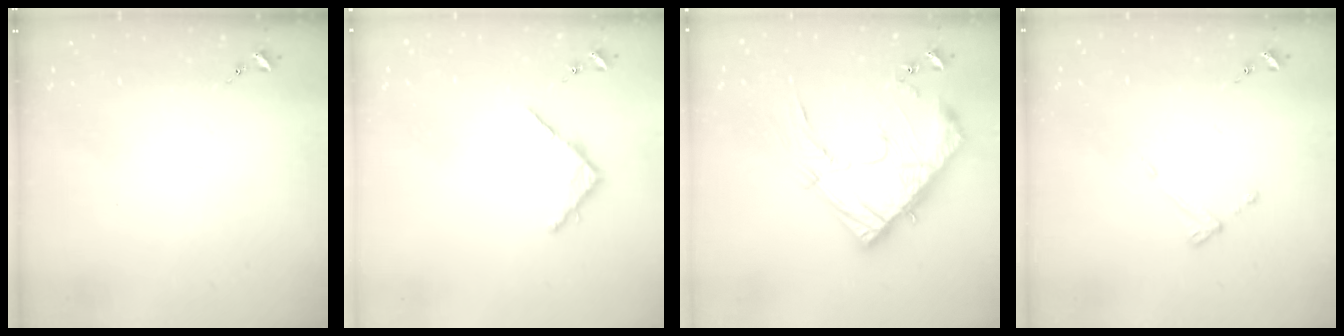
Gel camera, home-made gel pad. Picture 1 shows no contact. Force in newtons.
{"total": 4.9, "press": 4.9, "slide": 0.5}
{"total": 19.3, "press": 19.2, "slide": 2.0}
{"total": 3.8, "press": 3.8, "slide": 0.4}